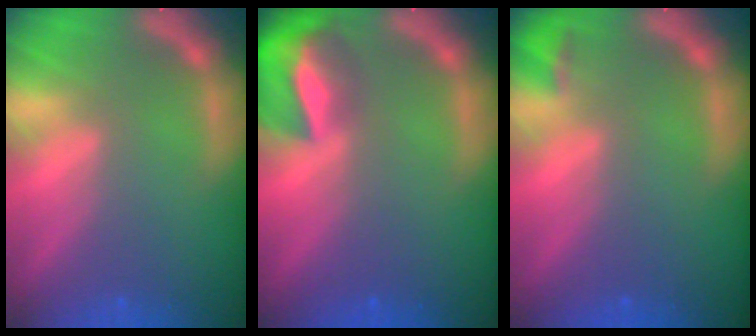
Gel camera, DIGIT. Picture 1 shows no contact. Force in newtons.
{"total": 7.9}
{"total": 1.4}